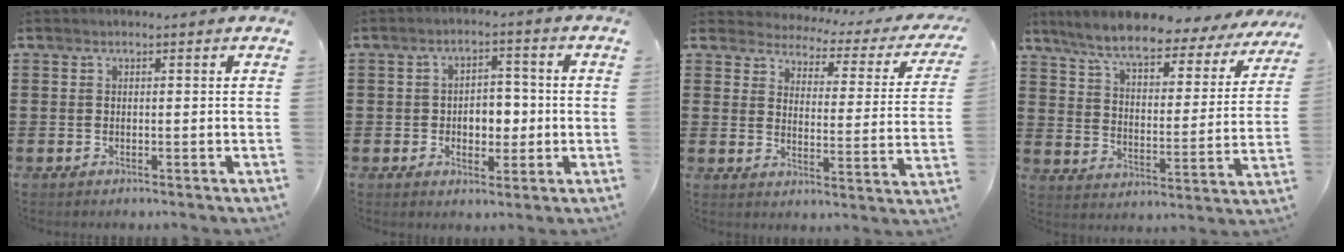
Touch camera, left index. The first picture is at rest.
{"total": 4.8, "force": [-0.7, 3.3, 3.5], "torque": [-0.056, 0.004, -0.021]}
{"total": 2.4, "force": [2.3, 0.4, 0.3], "torque": [-0.027, -0.024, 0.030]}
{"total": 8.4, "force": [7.3, 0.9, 4.1], "torque": [-0.110, -0.038, 0.122]}